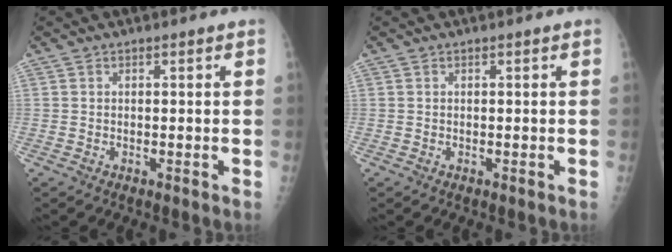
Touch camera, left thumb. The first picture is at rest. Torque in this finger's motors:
{"motor_torque": [-0.11, 0.00, -0.11, -0.04, 0.00]}